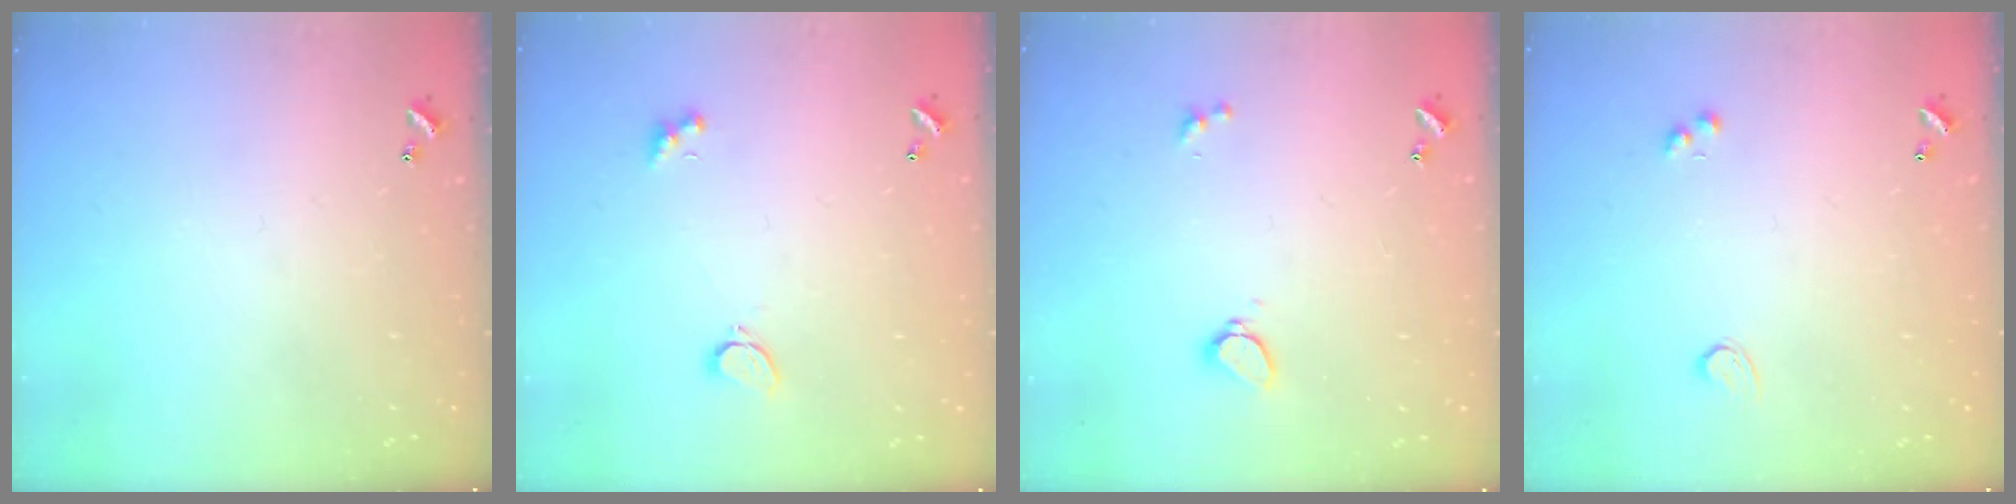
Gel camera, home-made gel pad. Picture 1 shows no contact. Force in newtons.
{"total": 1.9, "press": 1.9, "slide": 0.6}
{"total": 2.9, "press": 2.3, "slide": 1.9}
{"total": 2.1, "press": 1.6, "slide": 1.3}